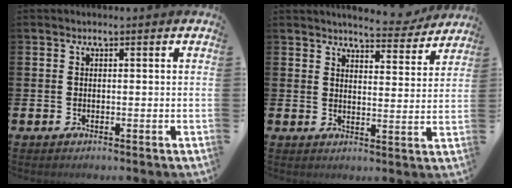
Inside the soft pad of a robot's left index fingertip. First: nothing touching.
{"total": 4.9, "force": [4.8, 0.7, 0.8], "torque": [-0.013, -0.035, 0.081]}